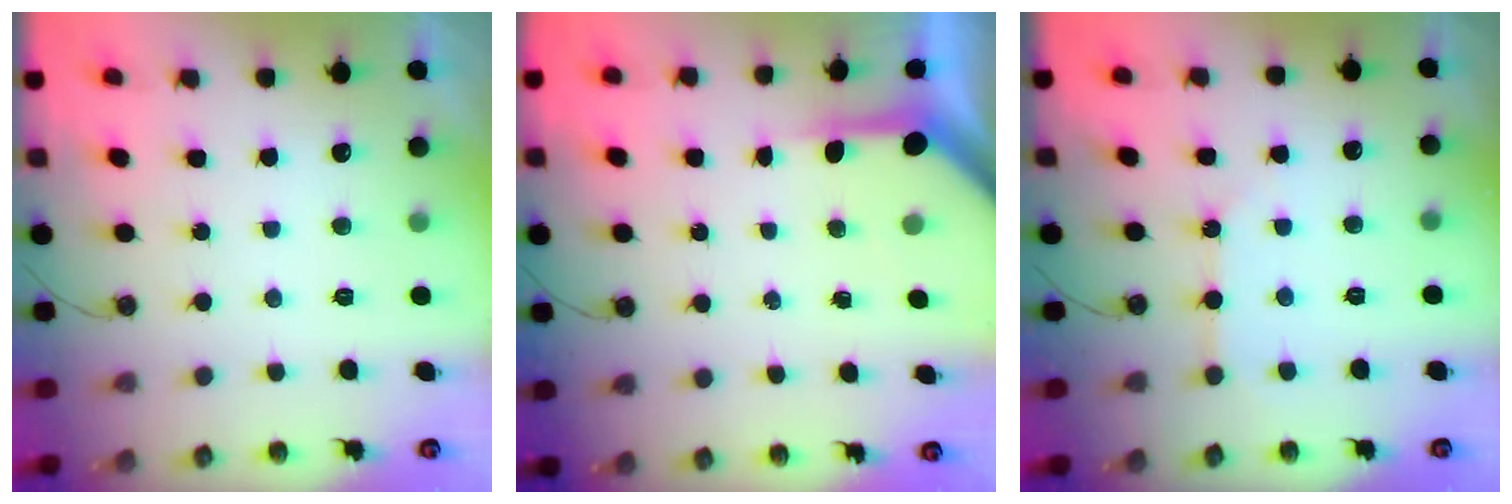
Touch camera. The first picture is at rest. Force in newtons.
{"total": 4.4, "press": 4.3, "slide": 0.4}
{"total": 3.8, "press": 3.8, "slide": 0.4}